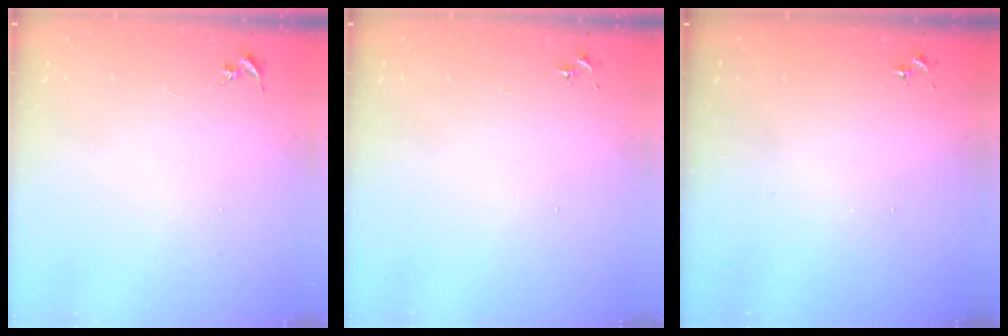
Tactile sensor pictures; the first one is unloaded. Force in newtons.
{"total": 0.0}
{"total": 0.0}